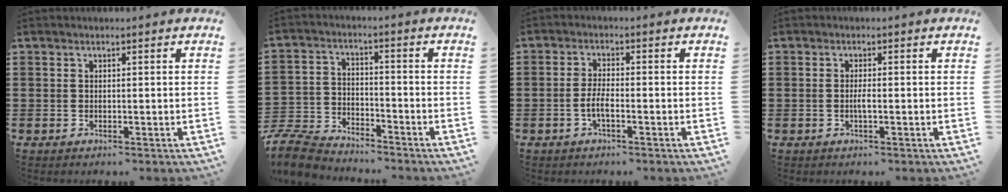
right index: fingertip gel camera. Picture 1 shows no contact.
{"total": 7.0, "force": [-6.8, 1.3, 1.1], "torque": [-0.046, 0.005, -0.139]}
{"total": 2.9, "force": [-1.2, 0.7, 2.6], "torque": [-0.060, -0.003, -0.026]}
{"total": 1.4, "force": [-0.5, 0.0, 1.3], "torque": [-0.033, -0.004, -0.011]}